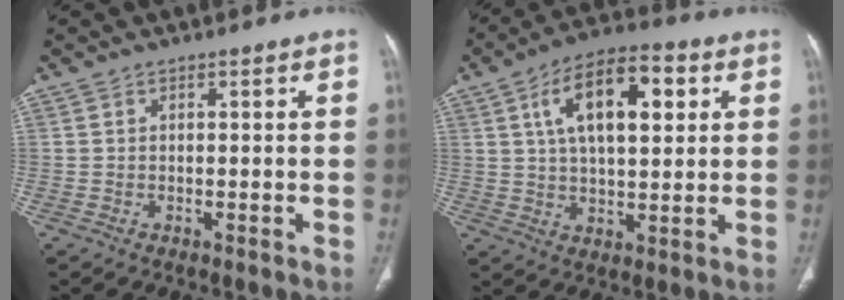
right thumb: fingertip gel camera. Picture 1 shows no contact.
{"total": 15.2, "force": [4.8, 7.1, 12.5], "torque": [-0.188, 0.003, 0.075]}